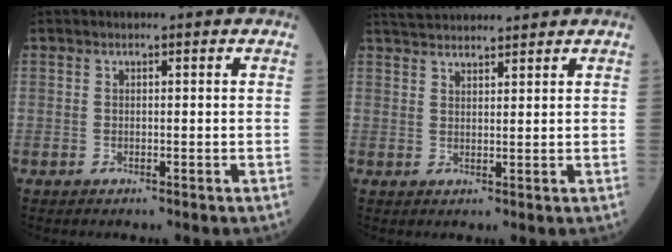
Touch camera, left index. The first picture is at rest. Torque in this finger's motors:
{"motor_torque": [0.26, -0.30, 0.01, 0.01]}